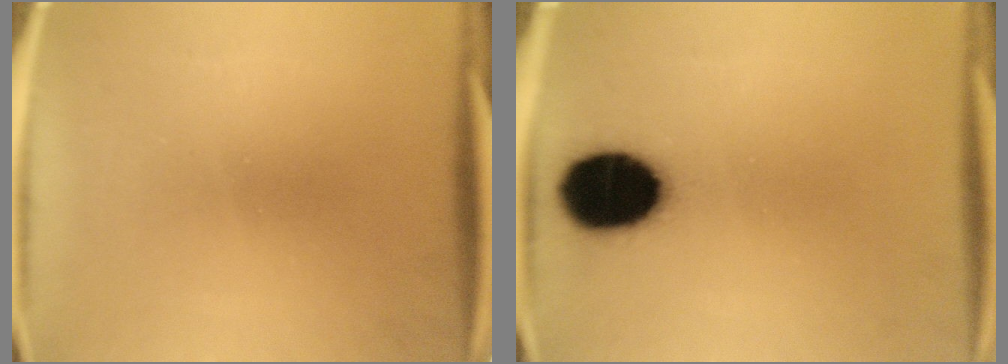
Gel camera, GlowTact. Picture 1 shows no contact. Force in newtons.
{"total": 16.4}